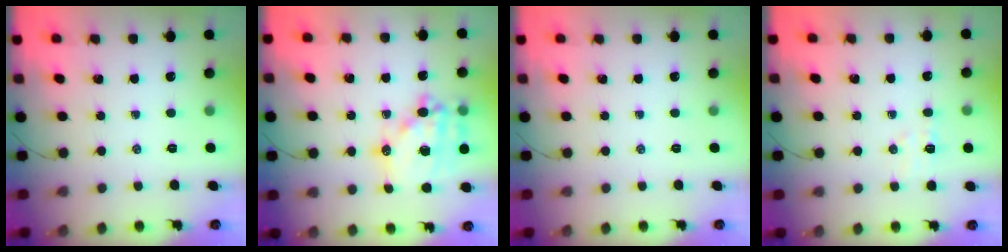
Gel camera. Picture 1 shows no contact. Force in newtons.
{"total": 19.5, "press": 19.1, "slide": 3.9}
{"total": 0.0}
{"total": 5.3, "press": 5.1, "slide": 1.2}